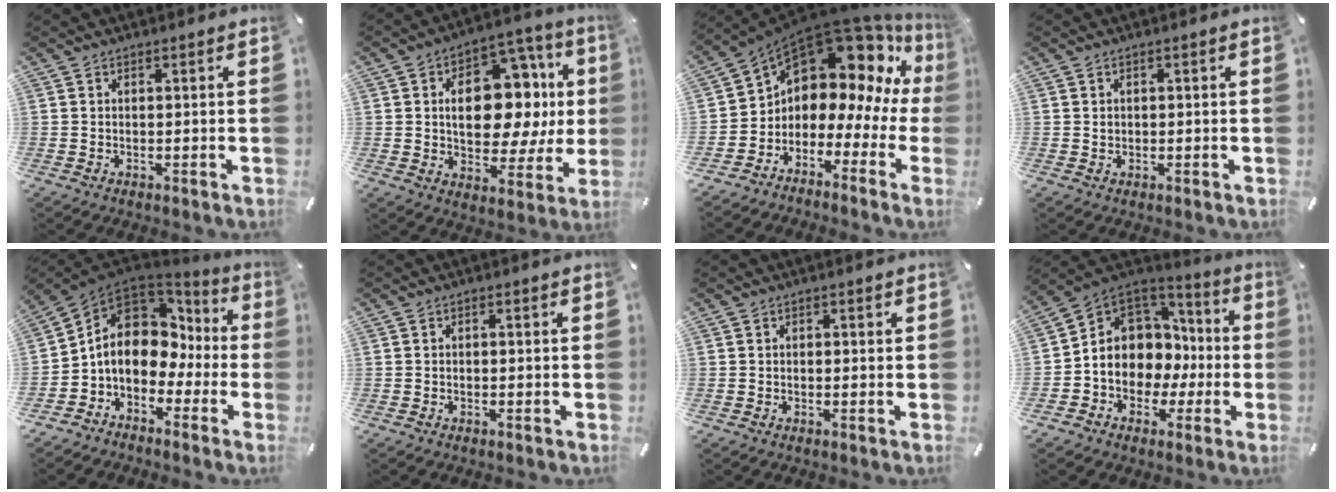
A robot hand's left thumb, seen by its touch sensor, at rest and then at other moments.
{"total": 20.7, "force": [3.1, 13.1, 15.7], "torque": [-0.240, -0.022, 0.050]}
{"total": 12.2, "force": [7.8, 7.6, 5.5], "torque": [-0.097, -0.081, 0.135]}
{"total": 0.9, "force": [0.0, 0.8, 0.3], "torque": [-0.006, 0.004, -0.001]}
{"total": 11.6, "force": [0.4, 9.4, 6.6], "torque": [-0.125, -0.006, 0.007]}
{"total": 0.6, "force": [-0.3, 0.3, 0.4], "torque": [-0.008, 0.000, -0.007]}
{"total": 0.6, "force": [0.0, 0.4, 0.4], "torque": [-0.008, 0.001, -0.001]}
{"total": 9.5, "force": [-0.6, 9.1, 2.8], "torque": [-0.075, -0.016, -0.004]}